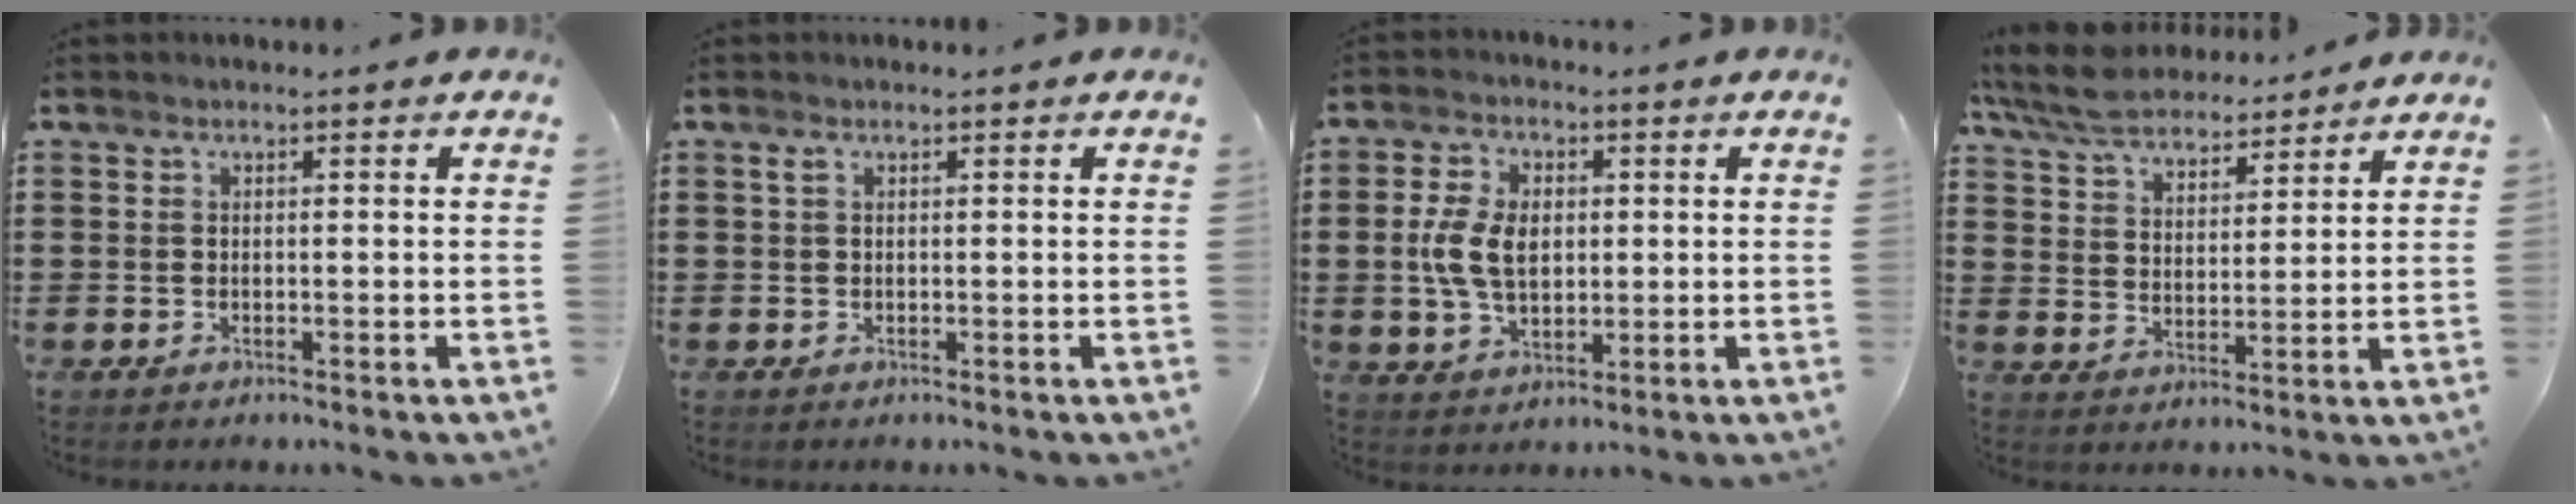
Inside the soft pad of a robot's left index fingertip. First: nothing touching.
{"total": 0.8, "force": [0.3, 0.4, 0.7], "torque": [-0.015, 0.003, 0.004]}
{"total": 7.4, "force": [0.4, 4.7, 5.7], "torque": [-0.136, 0.009, 0.002]}
{"total": 7.5, "force": [6.8, 2.0, 2.2], "torque": [-0.073, -0.025, 0.124]}